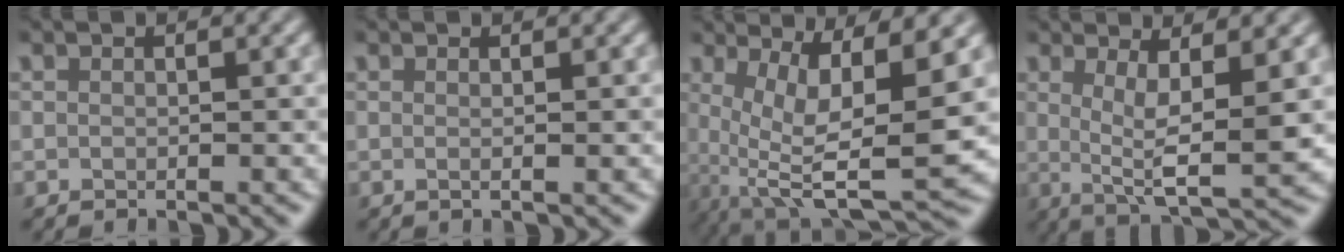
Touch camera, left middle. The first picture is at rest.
{"total": 1.3, "force": [0.2, 0.5, 1.3], "torque": [-0.014, 0.000, -0.005]}
{"total": 9.3, "force": [0.8, 2.7, 8.9], "torque": [-0.156, -0.013, 0.022]}
{"total": 6.1, "force": [0.8, 1.4, 5.9], "torque": [-0.090, -0.008, 0.017]}